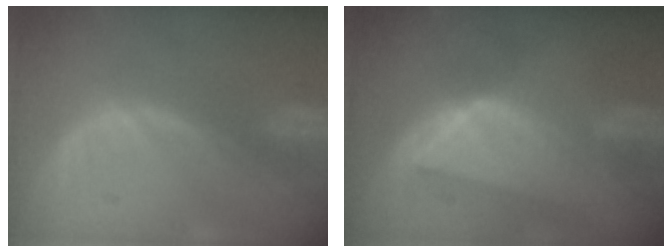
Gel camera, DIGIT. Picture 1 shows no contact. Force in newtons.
{"total": 8.4, "press": 7.6, "slide": 3.7}